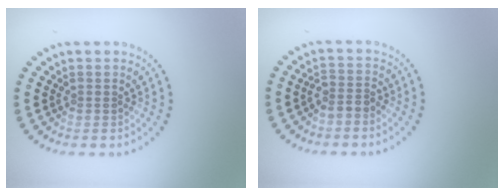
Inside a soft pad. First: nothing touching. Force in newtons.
{"total": 1.8, "press": 1.4, "slide": 1.0}